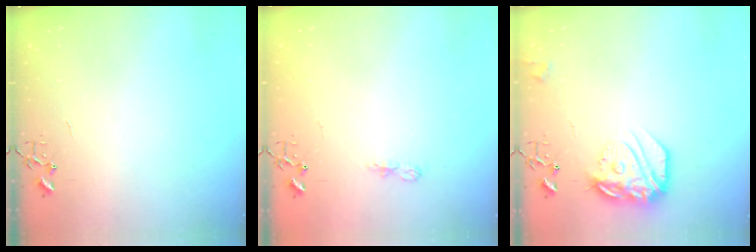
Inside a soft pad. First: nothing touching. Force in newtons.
{"total": 6.2, "press": 6.2, "slide": 0.8}
{"total": 17.4, "press": 17.3, "slide": 1.2}